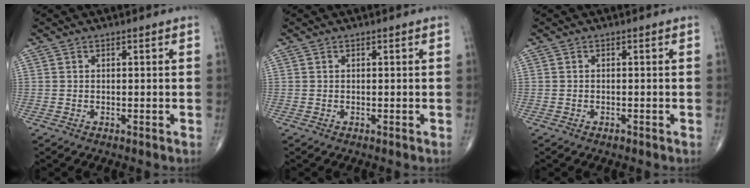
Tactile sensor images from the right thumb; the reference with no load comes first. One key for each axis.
{"total": 0.0}
{"total": 0.6, "fx": -0.5, "fy": 0.2, "fz": 0.2, "tx": -0.001, "ty": 0.001, "tz": -0.009}